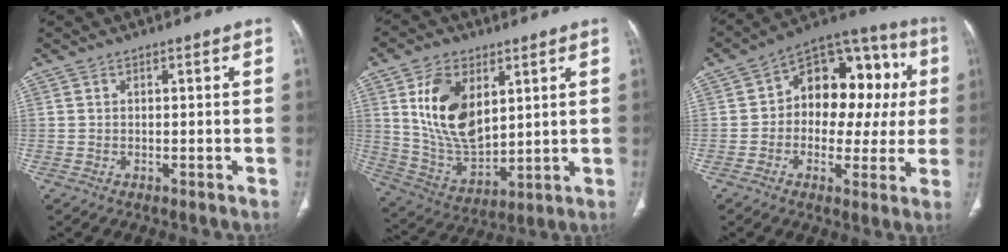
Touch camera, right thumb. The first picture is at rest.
{"total": 15.7, "force": [5.0, 9.3, 11.6], "torque": [-0.192, -0.028, 0.110]}
{"total": 19.2, "force": [2.1, 12.4, 14.5], "torque": [-0.136, 0.043, 0.023]}